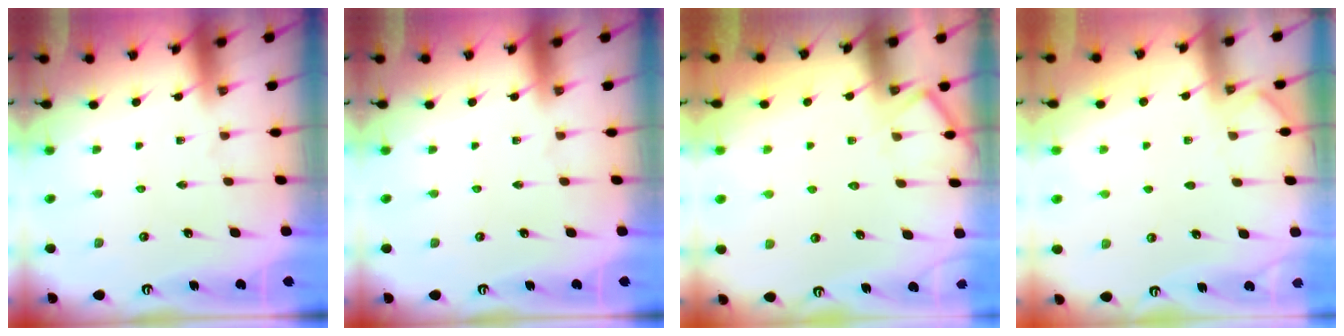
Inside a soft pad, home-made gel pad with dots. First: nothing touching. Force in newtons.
{"total": 0.0}
{"total": 6.2, "press": 6.2, "slide": 0.6}
{"total": 2.4, "press": 2.4, "slide": 0.4}